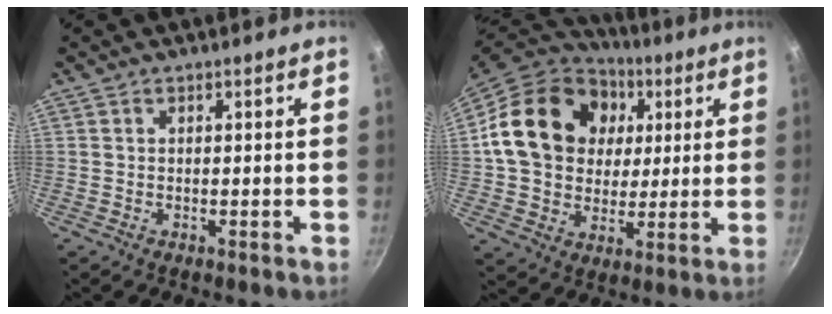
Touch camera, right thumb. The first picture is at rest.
{"total": 22.8, "force": [4.7, 18.2, 13.0], "torque": [-0.208, 0.020, 0.077]}